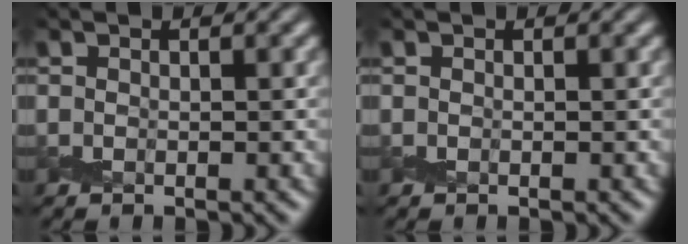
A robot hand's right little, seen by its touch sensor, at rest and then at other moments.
{"total": 0.0}